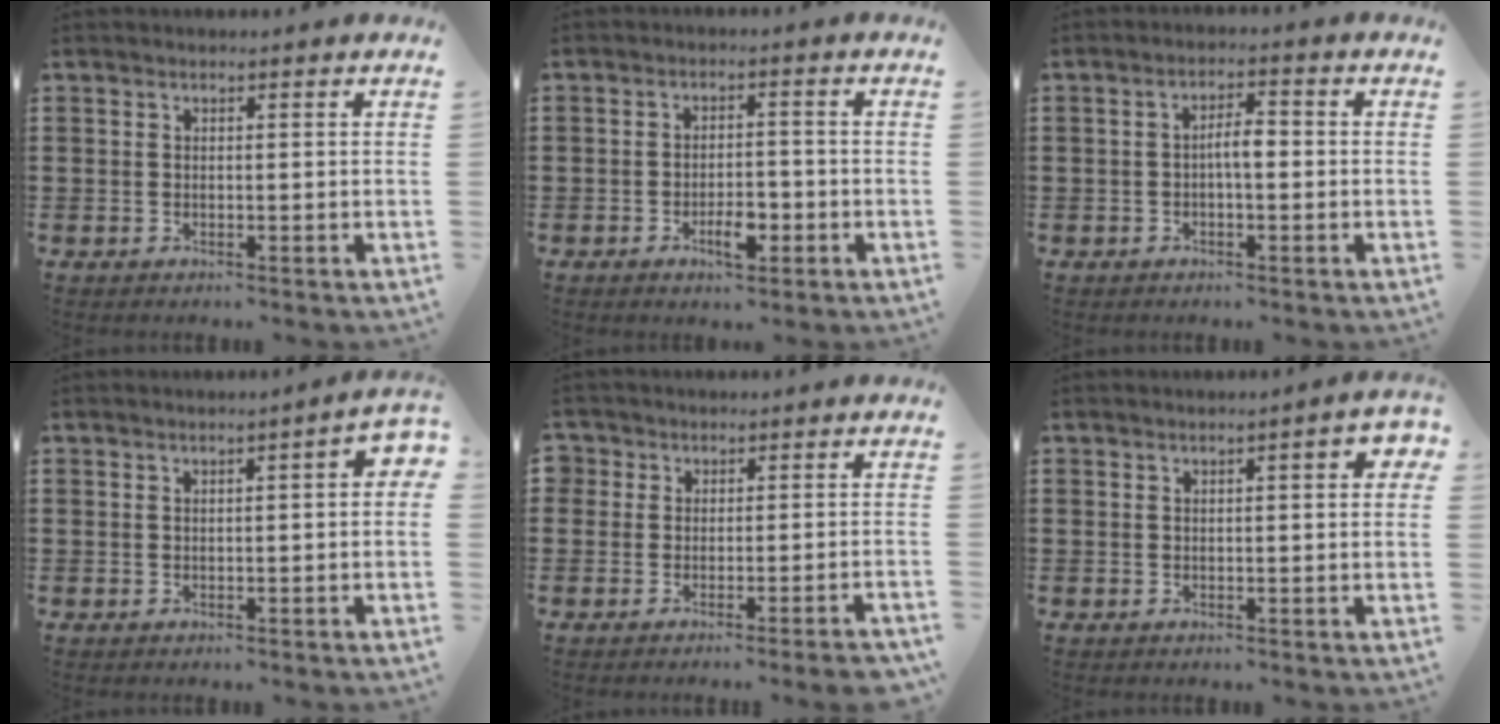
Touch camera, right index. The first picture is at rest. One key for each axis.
{"total": 4.3, "fx": -2.0, "fy": 1.8, "fz": 3.4, "tx": -0.056, "ty": 0.007, "tz": -0.034}
{"total": 3.2, "fx": -0.4, "fy": 1.0, "fz": 3.0, "tx": -0.055, "ty": 0.007, "tz": -0.010}
{"total": 1.4, "fx": -0.2, "fy": 0.2, "fz": 1.3, "tx": -0.022, "ty": -0.001, "tz": -0.003}
{"total": 1.9, "fx": -1.9, "fy": 0.1, "fz": 0.5, "tx": -0.011, "ty": 0.003, "tz": -0.038}
{"total": 2.3, "fx": 0.4, "fy": 0.4, "fz": 2.2, "tx": -0.033, "ty": 0.001, "tz": 0.004}